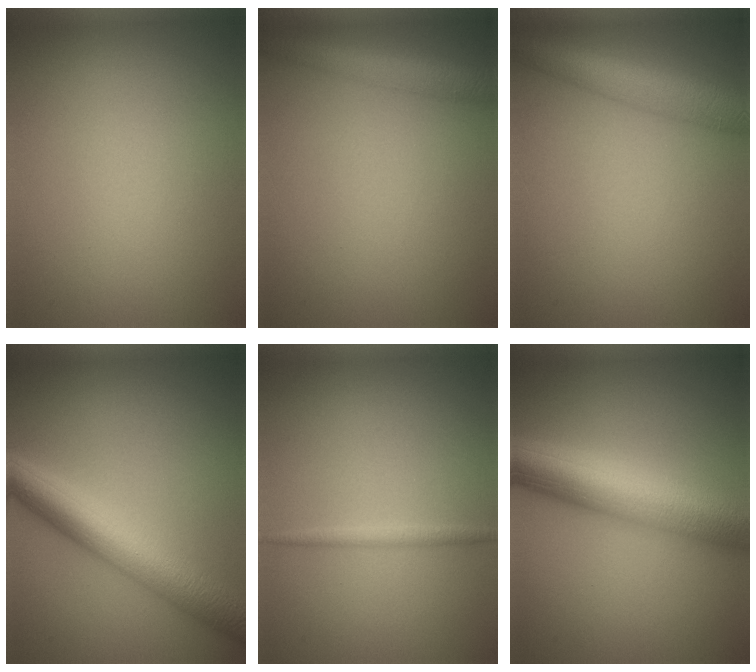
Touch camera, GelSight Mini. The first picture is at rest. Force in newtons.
{"total": 3.5, "press": 3.5, "slide": 0.2}
{"total": 5.6, "press": 5.6, "slide": 0.2}
{"total": 7.5, "press": 7.5, "slide": 0.2}
{"total": 1.1, "press": 1.1, "slide": 0.0}
{"total": 10.3, "press": 10.3, "slide": 0.2}